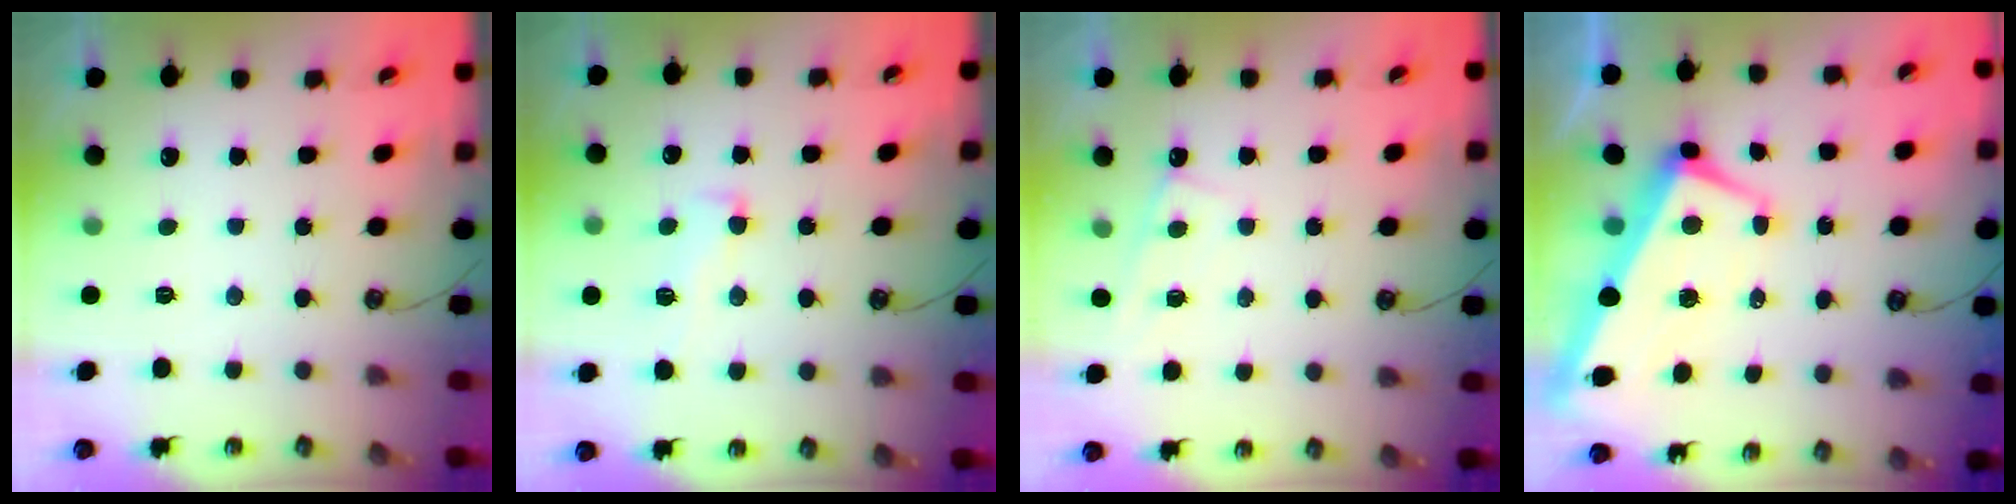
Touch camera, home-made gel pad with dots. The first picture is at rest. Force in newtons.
{"total": 1.5, "press": 0.6, "slide": 1.4}
{"total": 2.2, "press": 2.2, "slide": 0.2}
{"total": 1.8, "press": 1.1, "slide": 1.3}